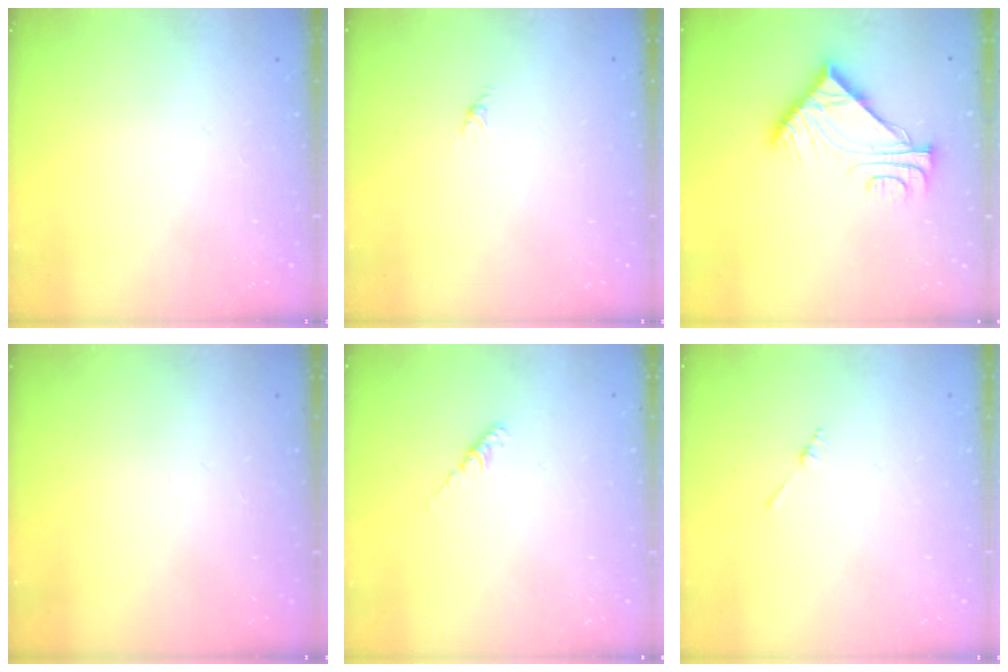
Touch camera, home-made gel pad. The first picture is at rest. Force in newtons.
{"total": 0.0}
{"total": 9.1, "press": 9.0, "slide": 0.9}
{"total": 0.0}
{"total": 2.2, "press": 2.1, "slide": 0.6}
{"total": 1.3, "press": 1.3, "slide": 0.3}